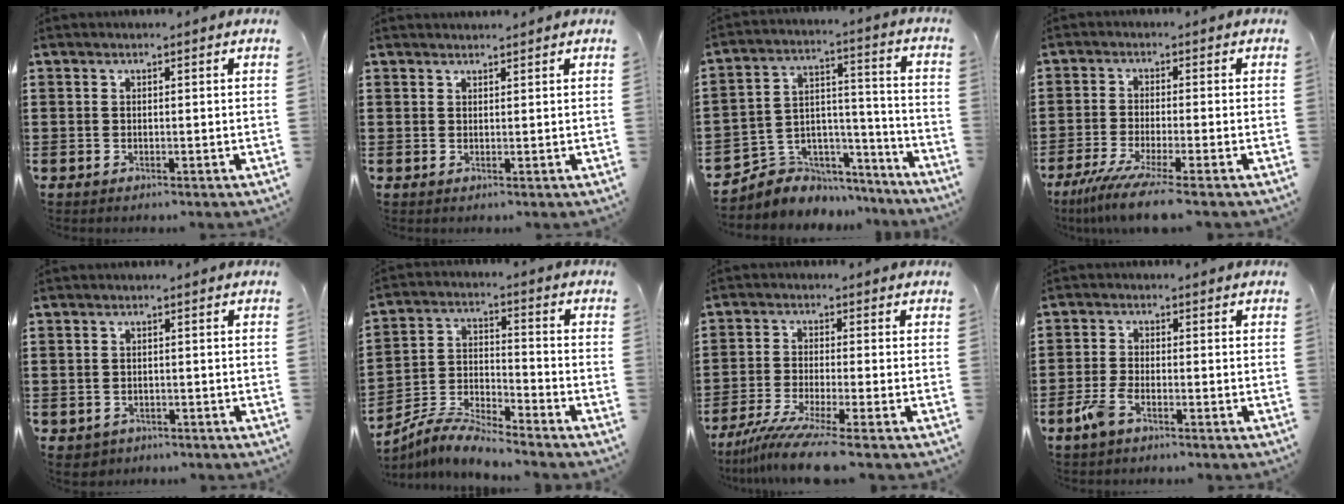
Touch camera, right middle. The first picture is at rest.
{"total": 1.0, "force": [1.0, -0.1, 0.0], "torque": [-0.002, -0.003, 0.019]}
{"total": 5.2, "force": [-4.1, 3.2, -0.1], "torque": [-0.018, 0.003, -0.082]}
{"total": 5.5, "force": [-4.1, -0.4, 3.7], "torque": [-0.089, -0.029, -0.080]}
{"total": 1.1, "force": [-0.9, 0.5, -0.1], "torque": [-0.005, 0.000, -0.021]}
{"total": 6.4, "force": [-6.2, 0.2, 1.4], "torque": [-0.043, -0.002, -0.125]}
{"total": 6.4, "force": [-5.0, -0.4, 3.9], "torque": [-0.091, -0.027, -0.097]}
{"total": 3.7, "force": [-2.3, 1.2, 2.6], "torque": [-0.071, -0.003, -0.050]}